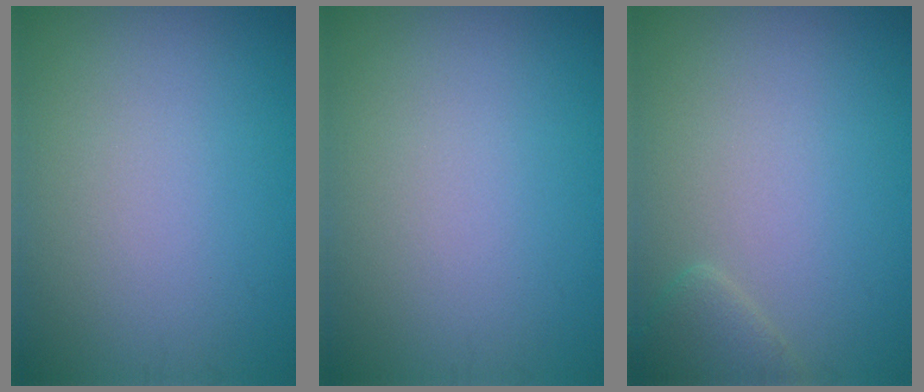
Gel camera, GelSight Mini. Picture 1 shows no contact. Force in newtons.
{"total": 0.0}
{"total": 1.7, "press": 1.7, "slide": 0.1}